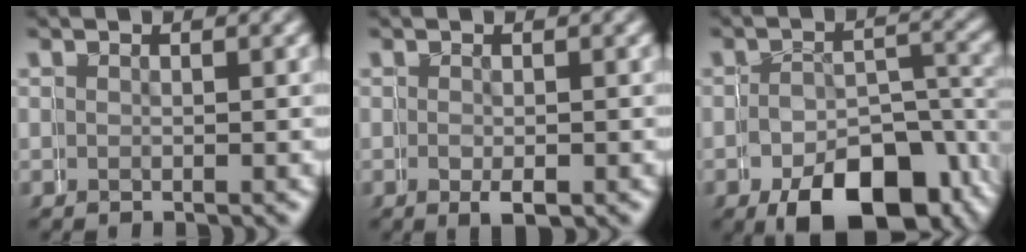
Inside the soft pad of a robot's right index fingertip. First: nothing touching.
{"total": 1.9, "force": [-0.6, 0.6, 1.7], "torque": [-0.021, -0.002, -0.008]}
{"total": 9.0, "force": [-5.0, 5.3, 5.4], "torque": [-0.069, -0.018, -0.073]}